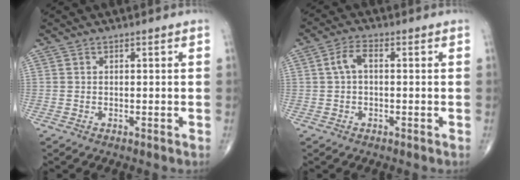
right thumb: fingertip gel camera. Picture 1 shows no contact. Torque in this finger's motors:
{"motor_torque": [-0.04, -0.05, 0.05, 0.07, 0.08]}